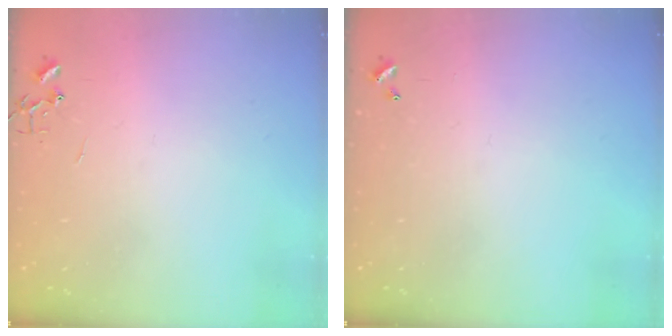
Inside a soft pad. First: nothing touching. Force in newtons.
{"total": 0.0}